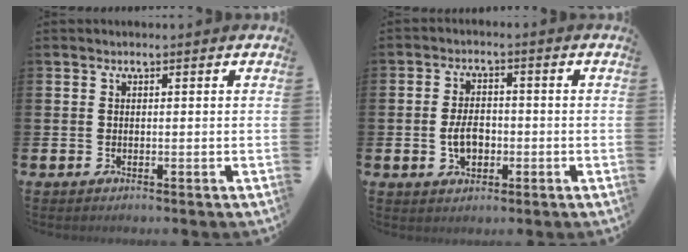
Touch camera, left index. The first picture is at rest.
{"total": 3.9, "force": [-0.8, 2.5, 2.8], "torque": [-0.039, 0.000, -0.018]}